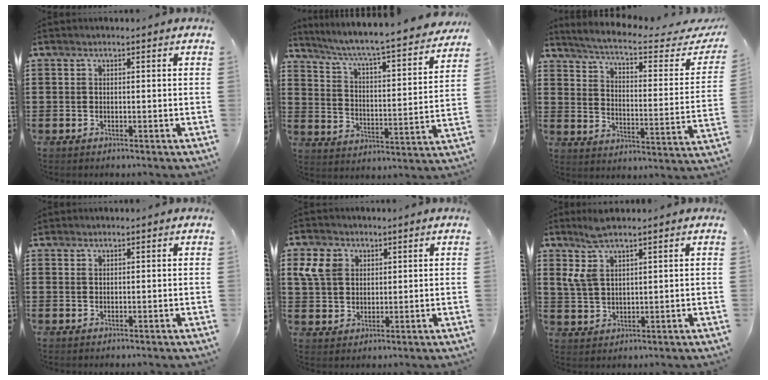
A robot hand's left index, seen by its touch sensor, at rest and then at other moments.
{"total": 5.0, "force": [4.4, -0.4, 2.3], "torque": [-0.067, -0.042, 0.061]}
{"total": 4.8, "force": [4.1, -0.3, 2.5], "torque": [-0.071, -0.035, 0.061]}
{"total": 0.8, "force": [0.6, 0.4, 0.2], "torque": [-0.007, 0.004, 0.012]}
{"total": 5.4, "force": [2.2, 4.4, 2.1], "torque": [-0.068, 0.014, 0.038]}
{"total": 5.6, "force": [3.4, 2.0, 4.0], "torque": [-0.092, 0.002, 0.060]}